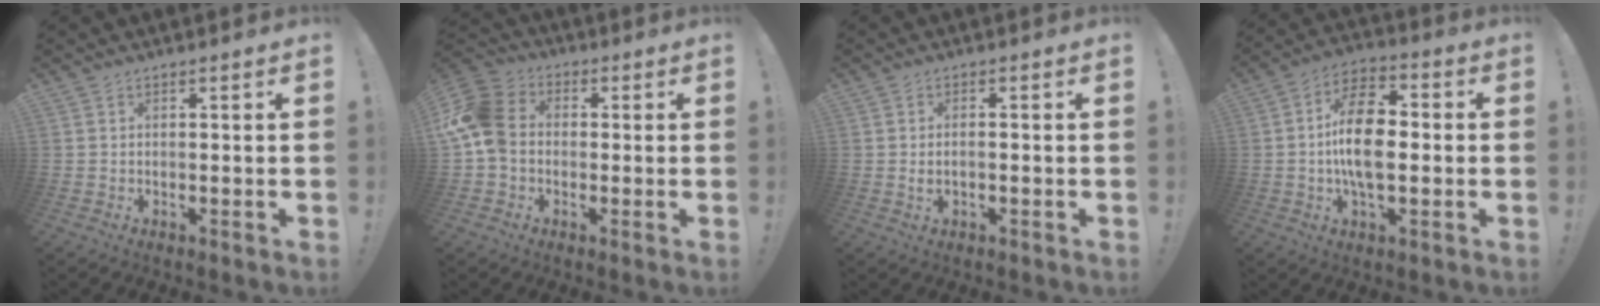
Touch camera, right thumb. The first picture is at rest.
{"total": 13.4, "force": [-0.4, 10.5, 8.3], "torque": [-0.169, 0.023, -0.006]}
{"total": 1.8, "force": [-0.7, 0.4, 1.7], "torque": [-0.027, 0.001, -0.012]}
{"total": 14.4, "force": [-1.0, 7.8, 12.1], "torque": [-0.212, 0.010, -0.021]}